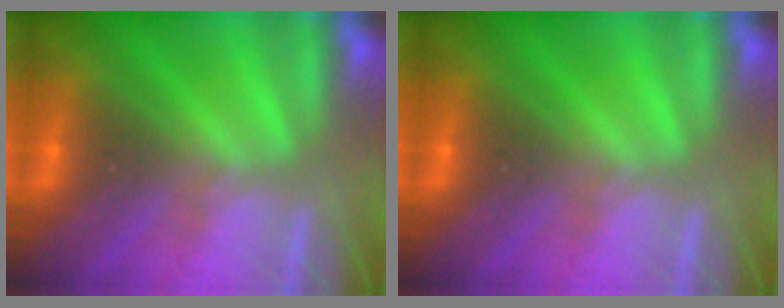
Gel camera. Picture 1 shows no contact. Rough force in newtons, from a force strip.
{"total": 0.0}